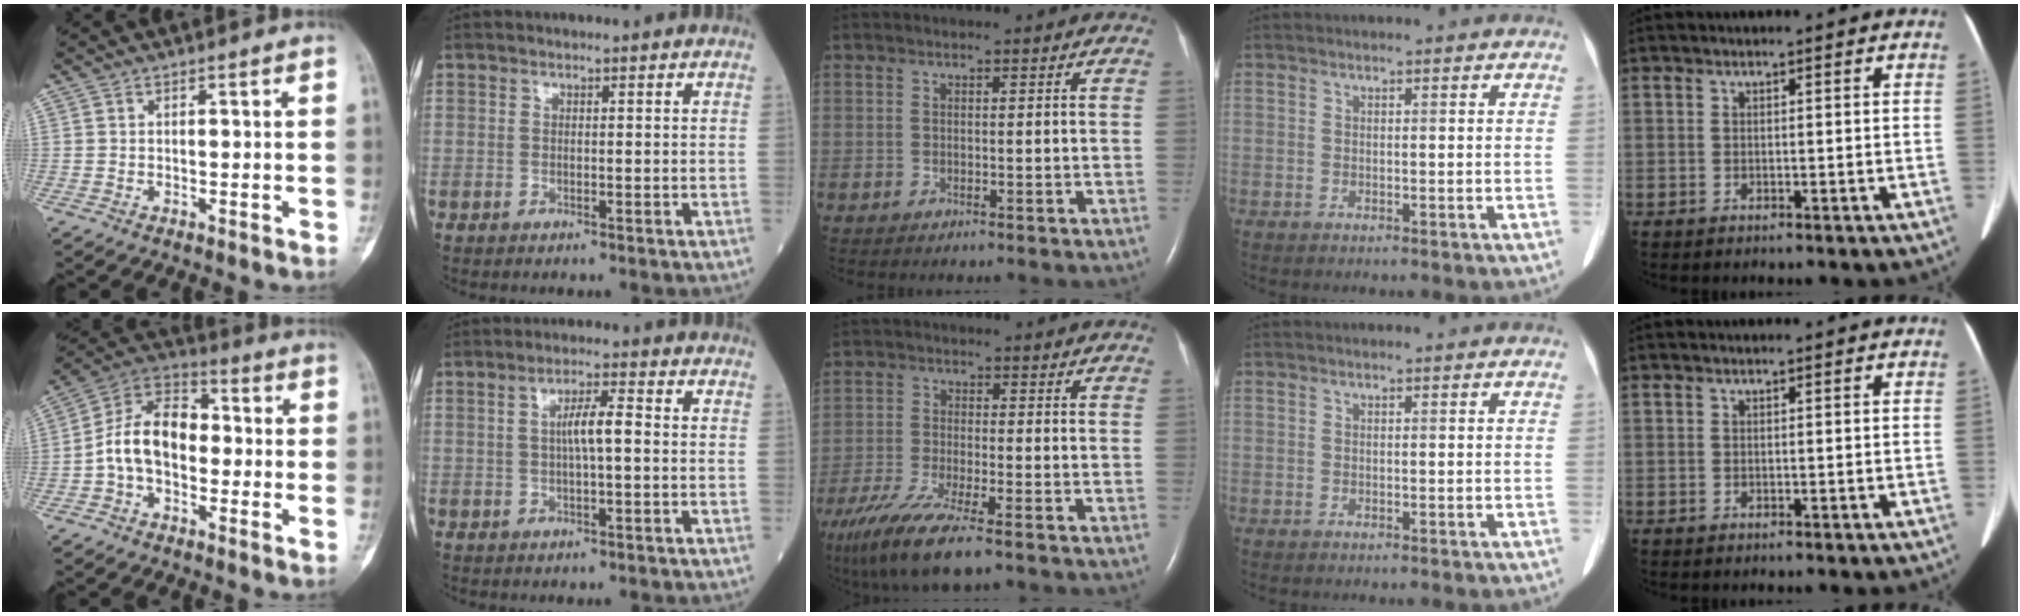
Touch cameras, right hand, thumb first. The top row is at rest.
{"thumb": {"total": 12.3, "force": [-1.4, 7.9, 9.3], "torque": [-0.151, 0.039, -0.039]}, "index": {"total": 4.5, "force": [0.2, 0.6, 4.4], "torque": [-0.081, 0.009, 0.004]}, "middle": {"total": 11.9, "force": [-8.7, 1.4, 8.1], "torque": [-0.162, -0.030, -0.151]}}